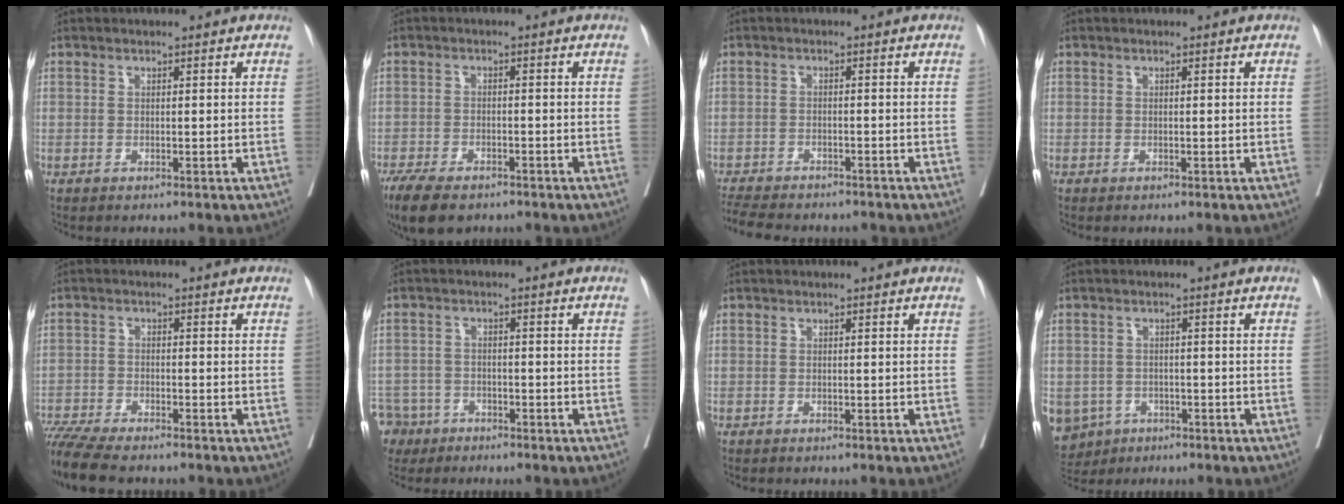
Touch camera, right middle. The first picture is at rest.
{"total": 7.9, "force": [-5.9, 2.9, 4.3], "torque": [-0.074, -0.013, -0.093]}
{"total": 10.4, "force": [-9.1, 2.7, 4.2], "torque": [-0.083, -0.011, -0.131]}
{"total": 0.0}
{"total": 9.7, "force": [-8.5, 1.1, 4.5], "torque": [-0.076, -0.017, -0.140]}
{"total": 7.9, "force": [-5.6, 5.5, 1.1], "torque": [-0.043, -0.006, -0.099]}
{"total": 0.0}
{"total": 9.4, "force": [-4.8, 7.7, 2.4], "torque": [-0.076, -0.004, -0.066]}